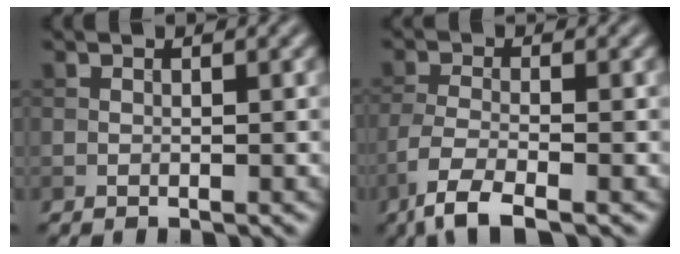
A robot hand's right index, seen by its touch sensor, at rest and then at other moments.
{"total": 4.4, "force": [-3.1, 0.9, 3.0], "torque": [-0.063, -0.008, -0.071]}